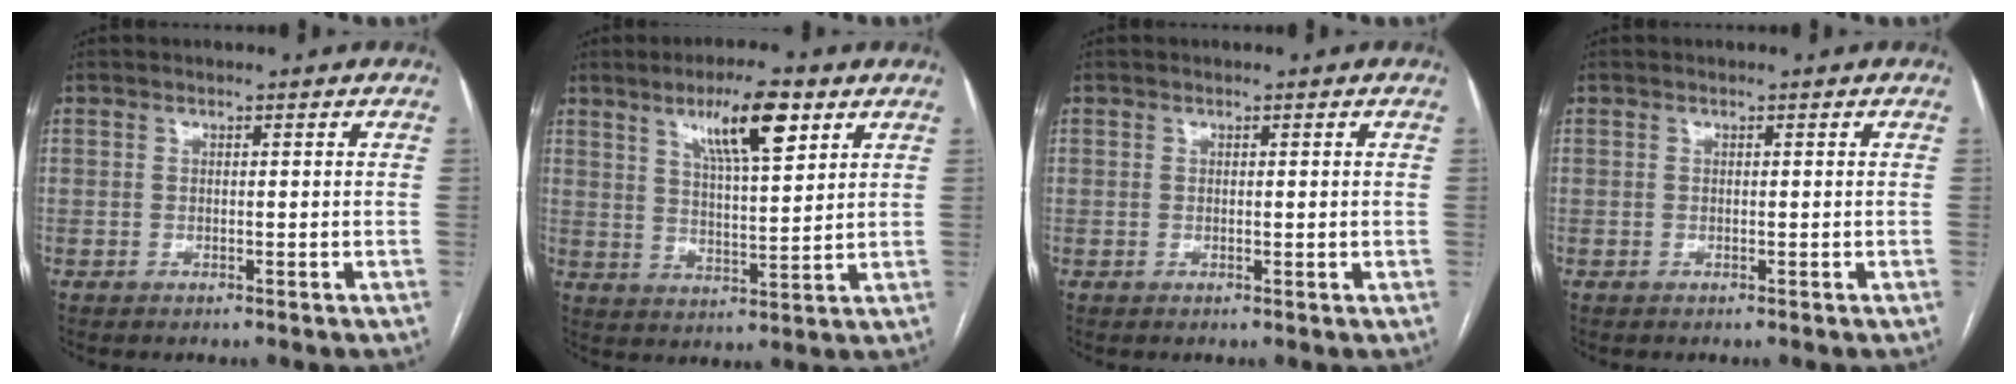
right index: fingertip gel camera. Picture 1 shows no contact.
{"total": 10.1, "force": [5.6, 1.7, 8.2], "torque": [-0.145, 0.004, 0.096]}
{"total": 0.8, "force": [0.2, 0.3, 0.7], "torque": [-0.012, -0.002, 0.004]}
{"total": 0.0}